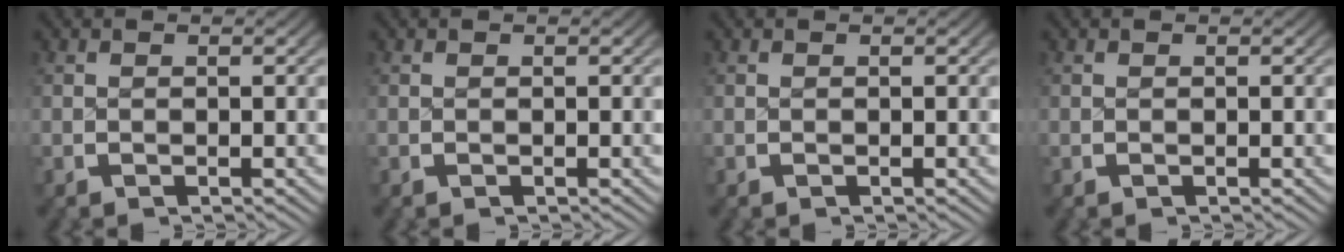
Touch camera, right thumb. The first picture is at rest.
{"total": 0.0}
{"total": 0.0}
{"total": 0.0}